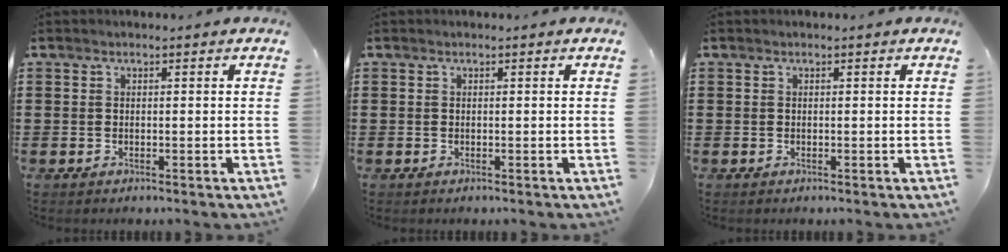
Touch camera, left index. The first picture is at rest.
{"total": 0.0}
{"total": 0.0}